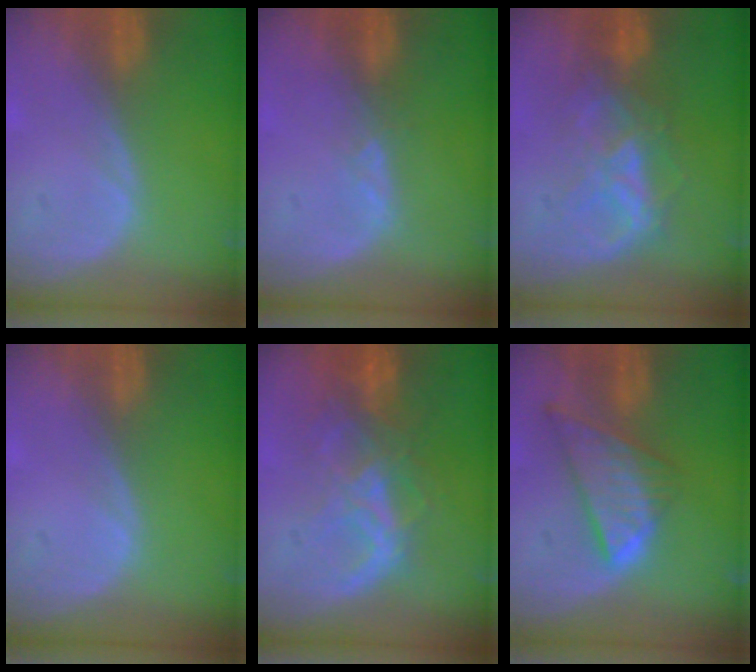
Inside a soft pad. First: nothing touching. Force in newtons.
{"total": 1.6, "press": 1.5, "slide": 0.7}
{"total": 6.4, "press": 6.4, "slide": 0.7}
{"total": 0.0}
{"total": 8.9, "press": 7.6, "slide": 4.7}
{"total": 8.7, "press": 7.4, "slide": 4.5}